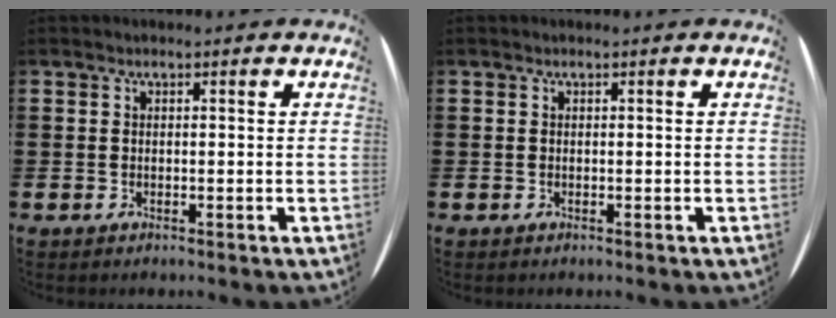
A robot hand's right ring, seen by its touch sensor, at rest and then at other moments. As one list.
[{"total": 0.0}]